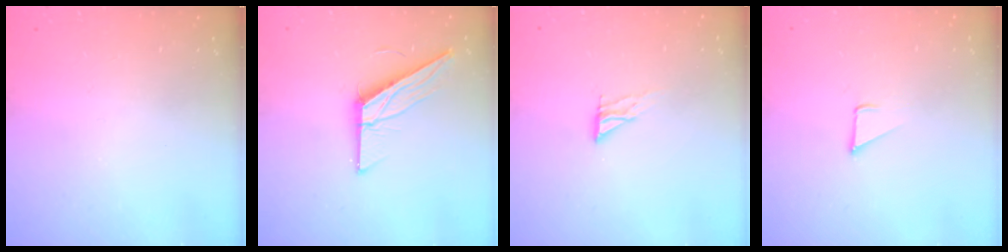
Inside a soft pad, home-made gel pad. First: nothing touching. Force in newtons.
{"total": 11.5, "press": 11.5, "slide": 0.2}
{"total": 6.3, "press": 6.3, "slide": 0.6}
{"total": 2.8, "press": 2.8, "slide": 0.2}